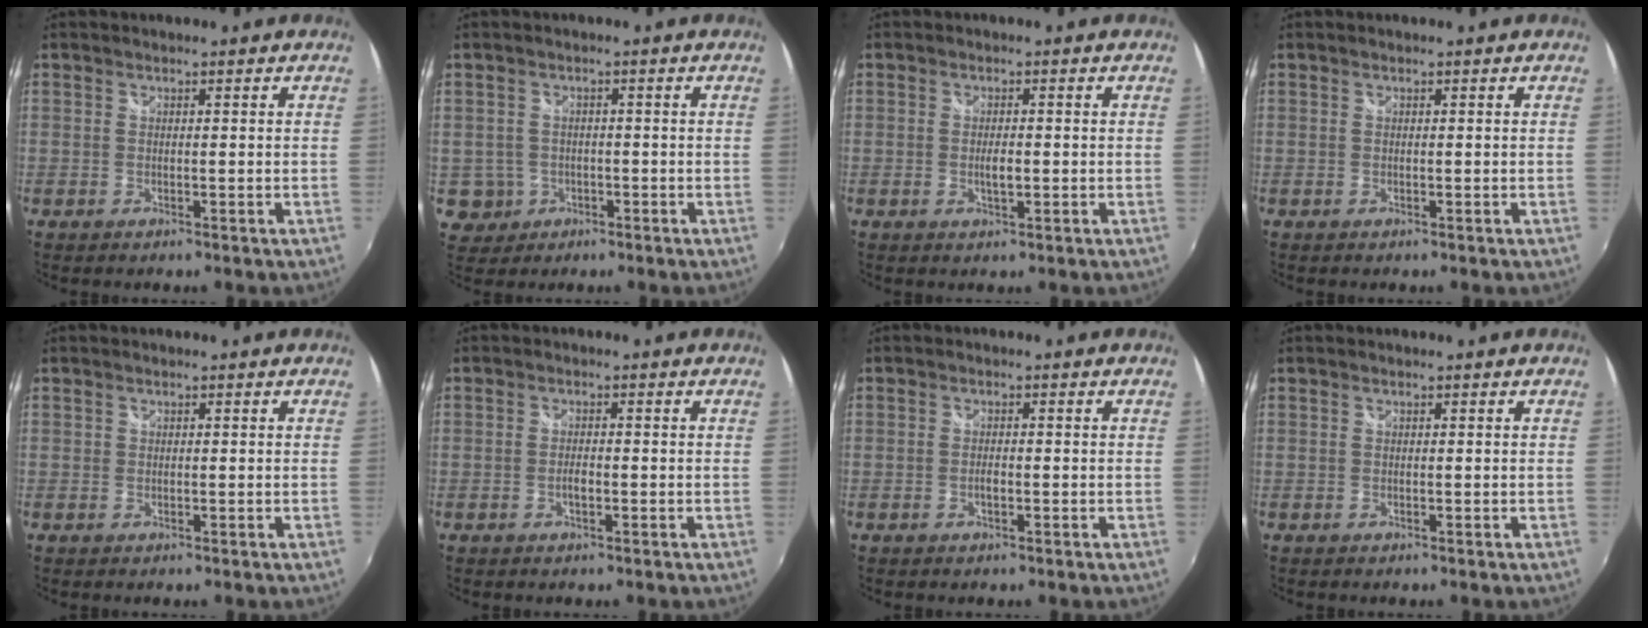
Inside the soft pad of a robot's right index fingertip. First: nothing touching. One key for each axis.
{"total": 5.0, "fx": -1.2, "fy": 4.8, "fz": 0.5, "tx": -0.022, "ty": 0.010, "tz": -0.010}
{"total": 2.3, "fx": -0.4, "fy": 0.8, "fz": 2.1, "tx": -0.036, "ty": -0.002, "tz": -0.007}
{"total": 0.0}
{"total": 0.0}
{"total": 1.8, "fx": -0.7, "fy": 0.6, "fz": 1.5, "tx": -0.031, "ty": 0.000, "tz": -0.014}
{"total": 1.4, "fx": -0.6, "fy": 0.5, "fz": 1.2, "tx": -0.024, "ty": 0.000, "tz": -0.011}
{"total": 0.0}